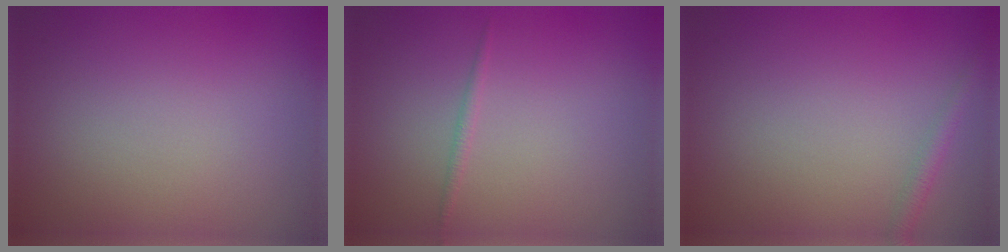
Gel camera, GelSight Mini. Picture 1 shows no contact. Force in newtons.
{"total": 0.7, "press": 0.7, "slide": 0.0}
{"total": 1.4, "press": 1.4, "slide": 0.1}